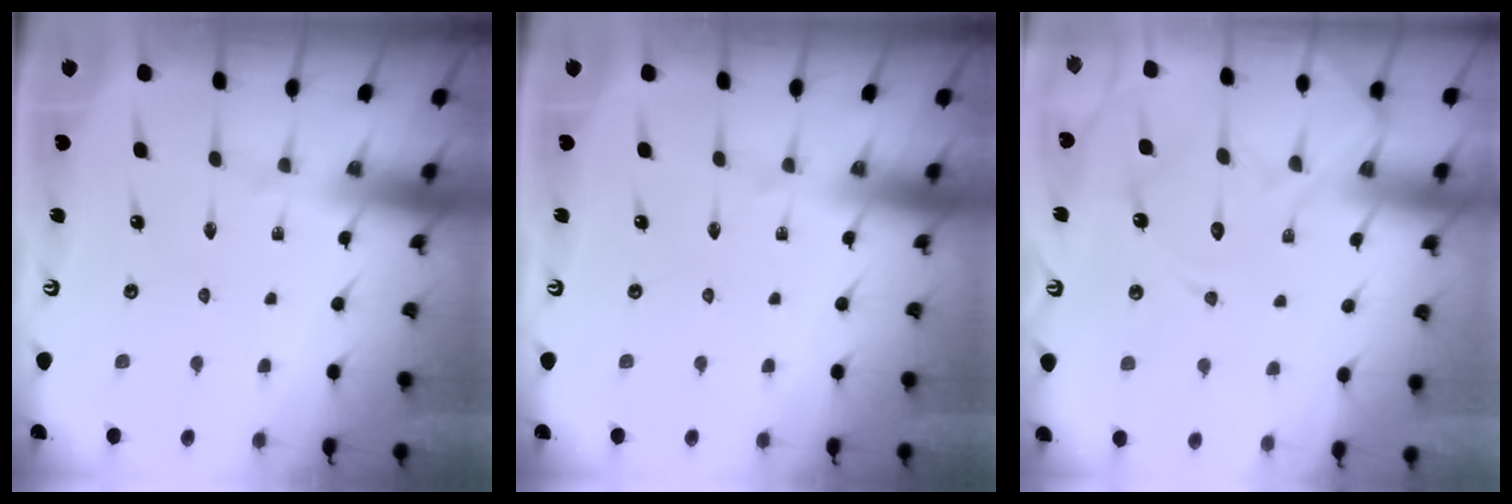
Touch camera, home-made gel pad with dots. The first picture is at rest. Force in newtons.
{"total": 0.0}
{"total": 12.8, "press": 12.8, "slide": 1.1}